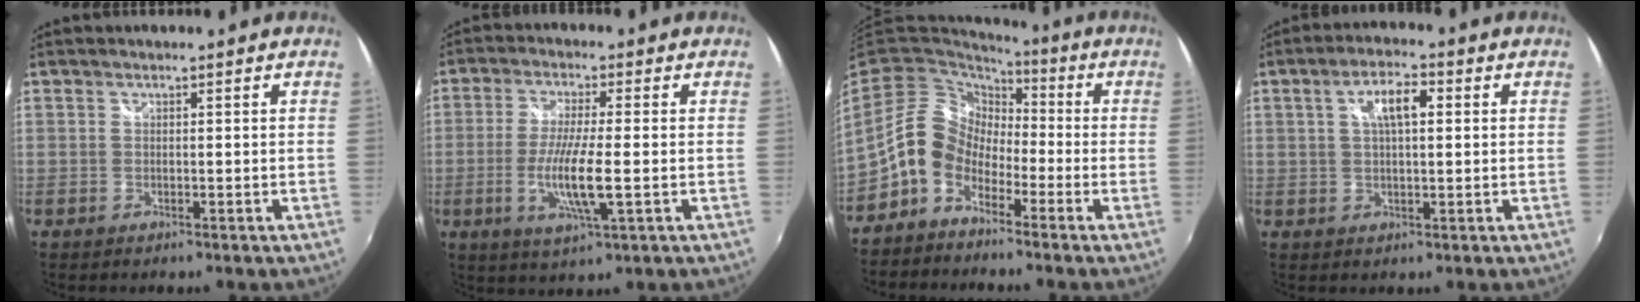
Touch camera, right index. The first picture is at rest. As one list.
[{"total": 6.1, "force": [-1.4, 0.5, 5.9], "torque": [-0.115, -0.013, -0.027]}, {"total": 10.4, "force": [-5.1, 7.7, 4.7], "torque": [-0.092, 0.029, -0.112]}, {"total": 5.9, "force": [1.5, 2.2, 5.3], "torque": [-0.094, 0.013, 0.025]}]